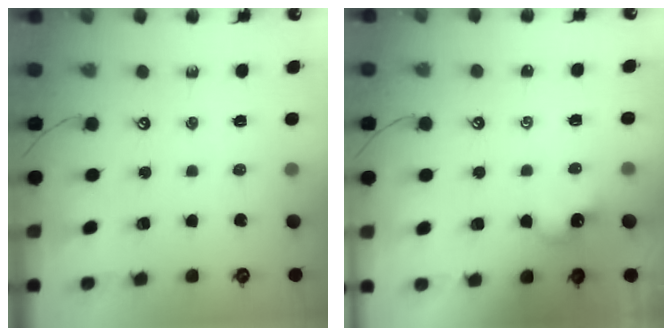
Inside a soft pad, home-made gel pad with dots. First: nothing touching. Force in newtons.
{"total": 1.7, "press": 1.7, "slide": 0.4}